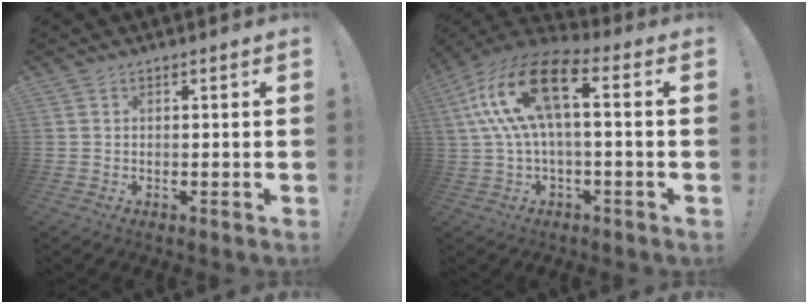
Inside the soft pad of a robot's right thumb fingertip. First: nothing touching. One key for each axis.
{"total": 17.3, "fx": 3.0, "fy": 7.2, "fz": 15.4, "tx": -0.307, "ty": 0.006, "tz": 0.049}